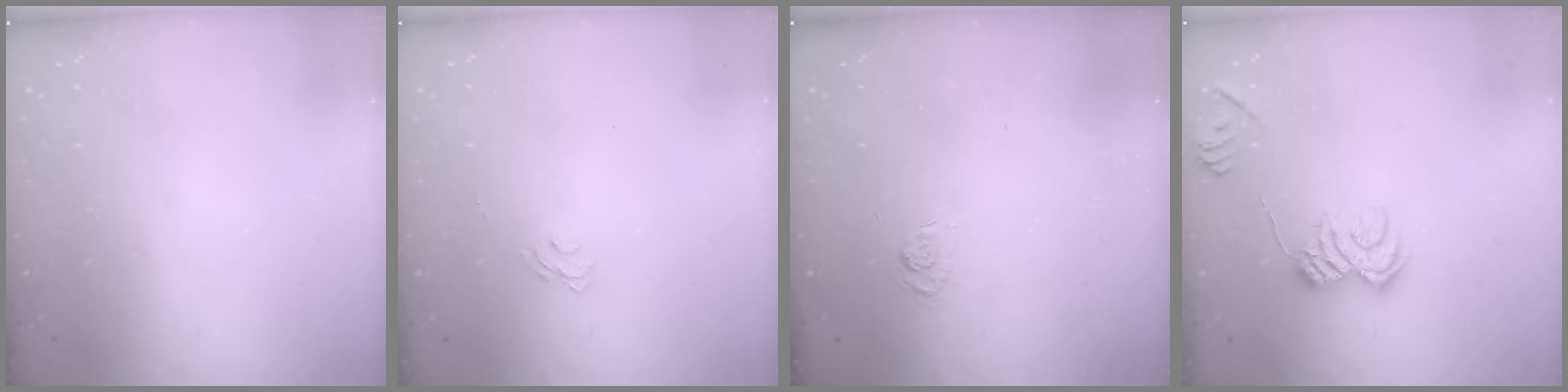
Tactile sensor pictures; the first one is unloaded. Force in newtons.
{"total": 4.1, "press": 4.0, "slide": 0.3}
{"total": 3.9, "press": 3.6, "slide": 1.7}
{"total": 8.4, "press": 8.3, "slide": 1.2}